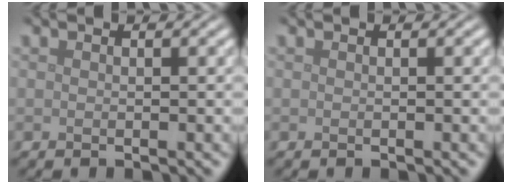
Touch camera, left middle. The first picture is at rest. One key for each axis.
{"total": 0.0}